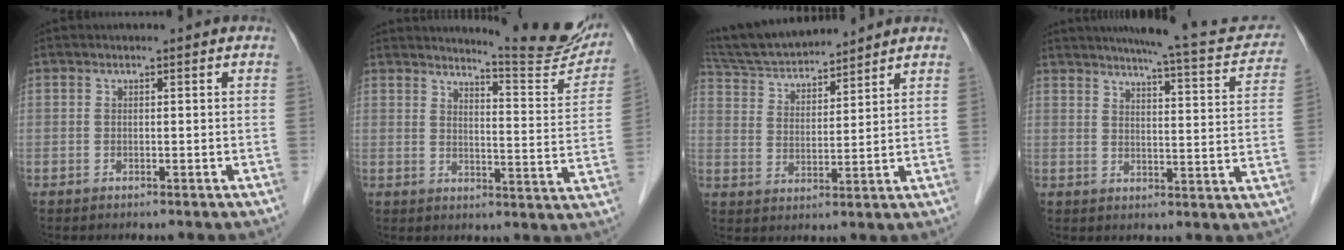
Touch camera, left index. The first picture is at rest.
{"total": 13.4, "force": [12.9, 0.2, 3.8], "torque": [-0.046, -0.068, 0.149]}
{"total": 13.0, "force": [12.1, 2.1, 4.3], "torque": [-0.083, 0.023, 0.218]}
{"total": 15.7, "force": [14.0, 1.9, 6.8], "torque": [-0.083, -0.015, 0.164]}